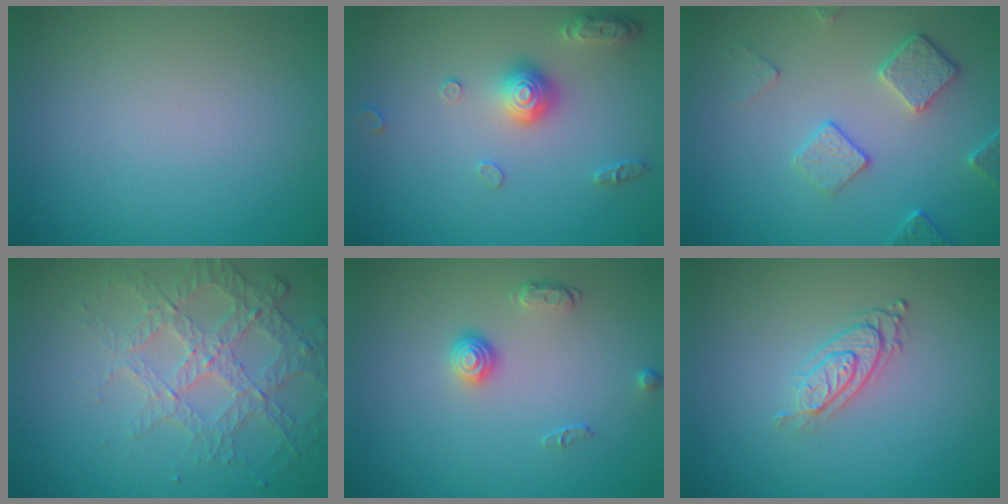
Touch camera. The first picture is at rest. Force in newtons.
{"total": 3.0, "press": 2.9, "slide": 0.7}
{"total": 3.8, "press": 3.2, "slide": 2.0}
{"total": 3.8, "press": 3.5, "slide": 1.3}
{"total": 1.7, "press": 1.4, "slide": 1.0}
{"total": 3.0, "press": 2.0, "slide": 2.2}